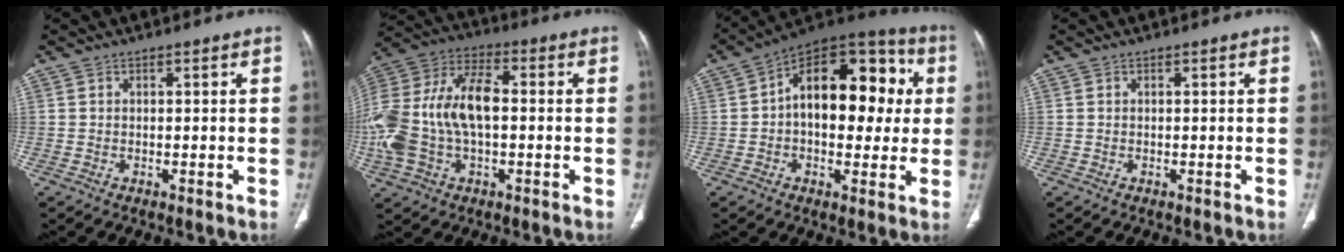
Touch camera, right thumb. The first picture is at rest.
{"total": 21.1, "force": [-0.6, 12.3, 17.2], "torque": [-0.386, 0.029, -0.013]}
{"total": 21.0, "force": [2.3, 12.3, 16.8], "torque": [-0.197, 0.039, 0.025]}
{"total": 0.0}